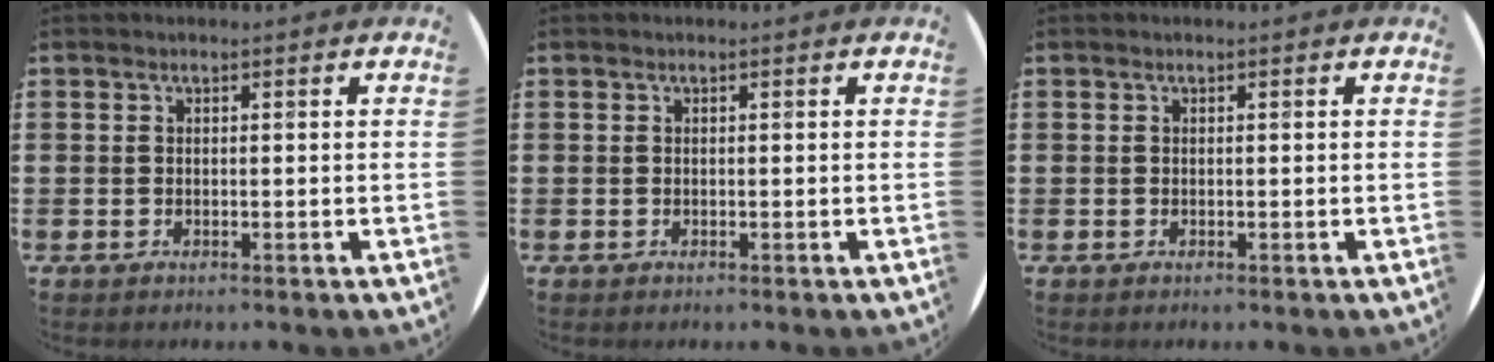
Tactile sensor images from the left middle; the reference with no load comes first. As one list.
[{"total": 0.0}, {"total": 0.0}]